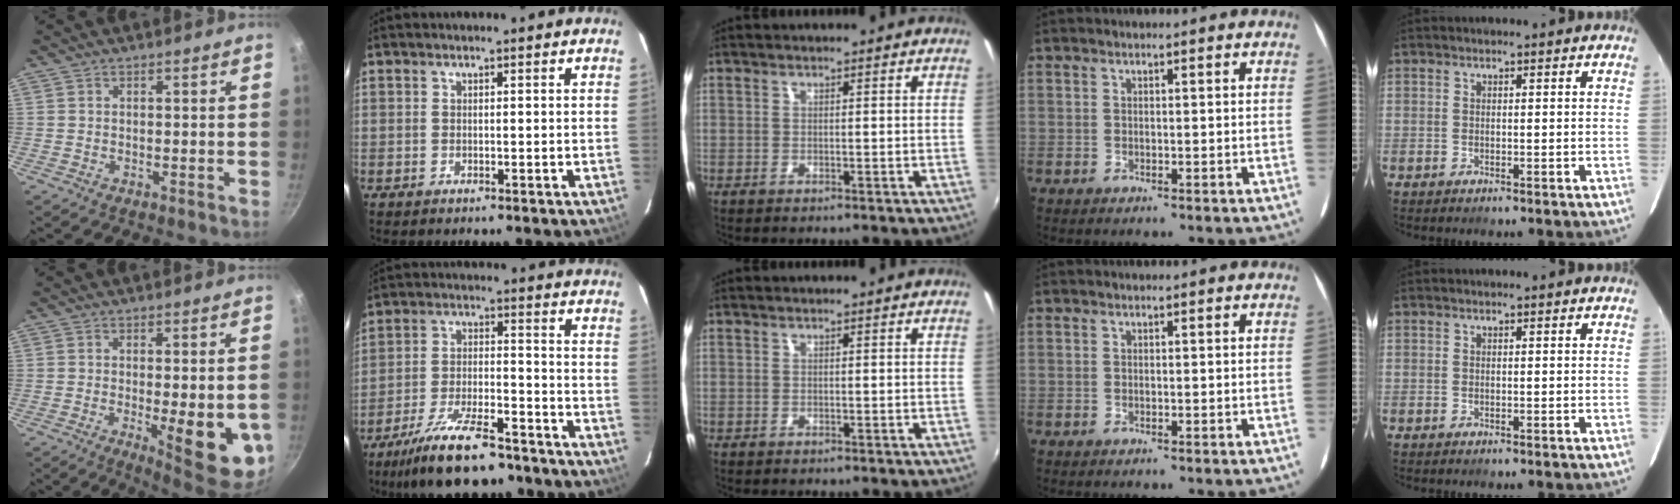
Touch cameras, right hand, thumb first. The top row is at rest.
{"thumb": {"total": 12.0, "force": [-2.3, 3.7, 11.2], "torque": [-0.120, -0.011, -0.021]}, "index": {"total": 16.8, "force": [-13.5, 4.9, 8.8], "torque": [-0.180, -0.018, -0.217]}}